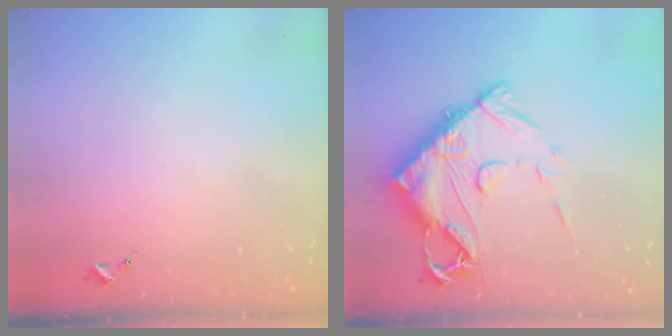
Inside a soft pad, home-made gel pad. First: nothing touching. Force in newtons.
{"total": 19.3, "press": 19.2, "slide": 1.9}